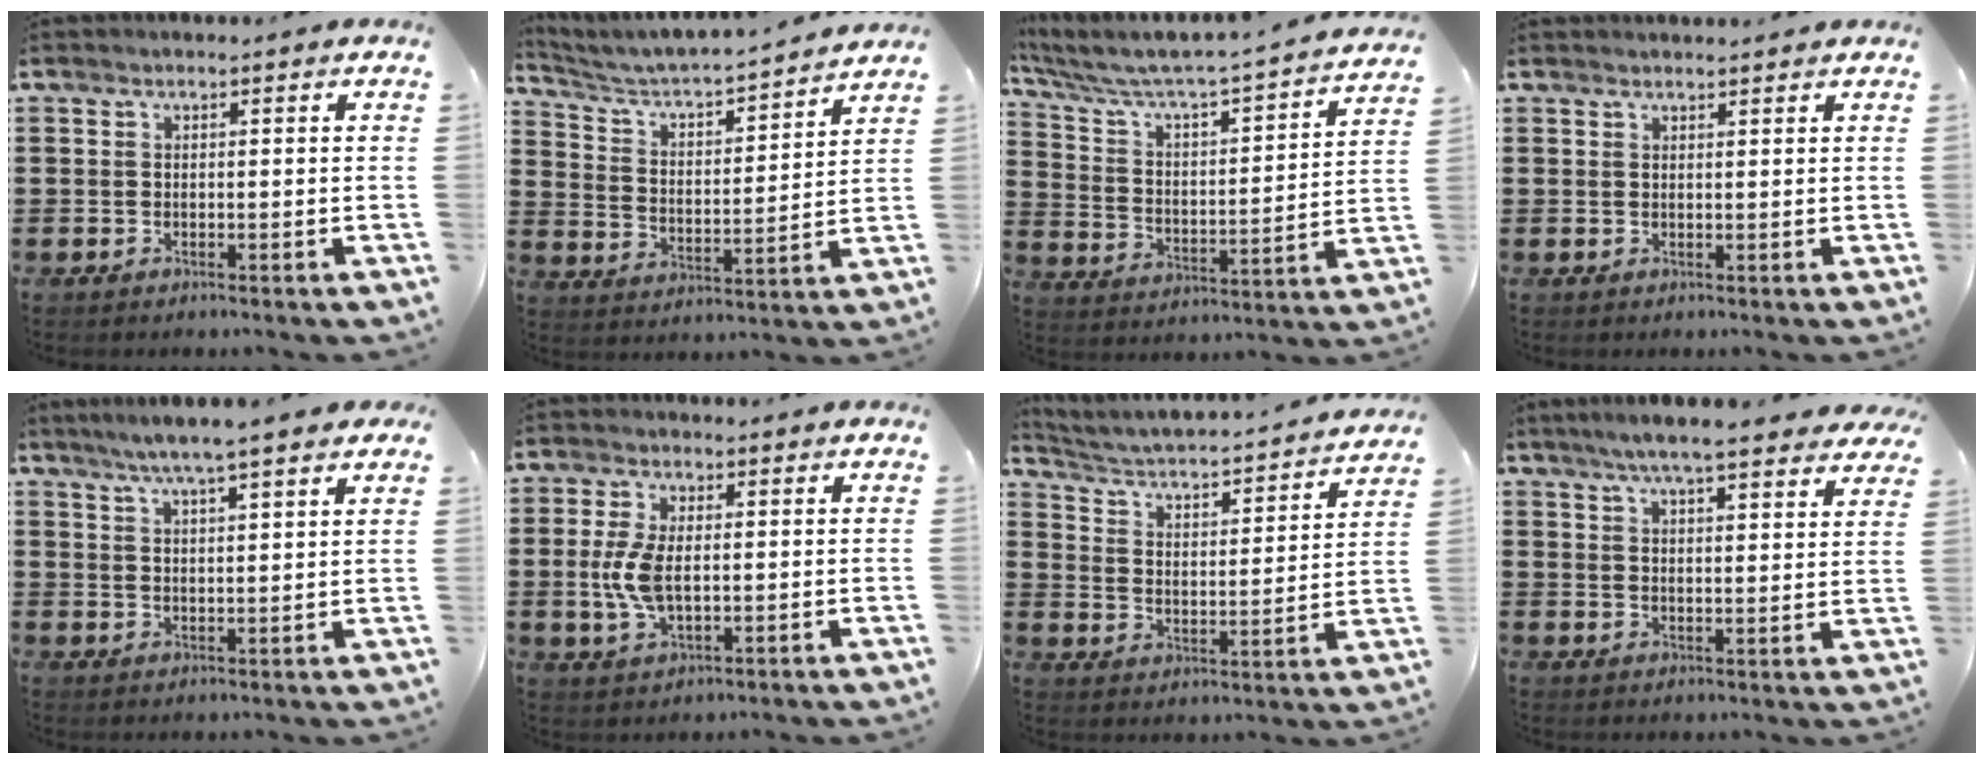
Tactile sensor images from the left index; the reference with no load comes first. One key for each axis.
{"total": 3.6, "fx": 3.4, "fy": 0.2, "fz": 1.2, "tx": -0.042, "ty": -0.034, "tz": 0.047}
{"total": 3.7, "fx": 3.4, "fy": 0.1, "fz": 1.6, "tx": -0.054, "ty": -0.046, "tz": 0.044}
{"total": 1.2, "fx": 1.1, "fy": -0.1, "fz": 0.1, "tx": -0.005, "ty": -0.003, "tz": 0.023}
{"total": 5.4, "fx": 4.4, "fy": -0.1, "fz": 3.1, "tx": -0.071, "ty": -0.010, "tz": 0.077}
{"total": 6.3, "fx": 0.2, "fy": 3.2, "fz": 5.4, "tx": -0.141, "ty": -0.004, "tz": -0.005}
{"total": 2.6, "fx": 2.4, "fy": 0.2, "fz": 1.0, "tx": -0.036, "ty": -0.032, "tz": 0.026}
{"total": 6.4, "fx": 5.7, "fy": 0.2, "fz": 3.0, "tx": -0.077, "ty": -0.017, "tz": 0.100}